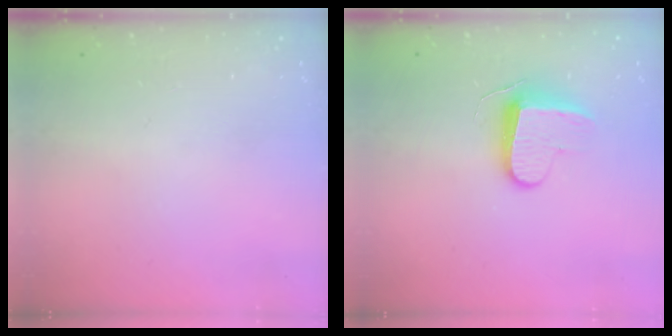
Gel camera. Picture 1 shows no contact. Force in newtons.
{"total": 9.2, "press": 9.2, "slide": 0.7}